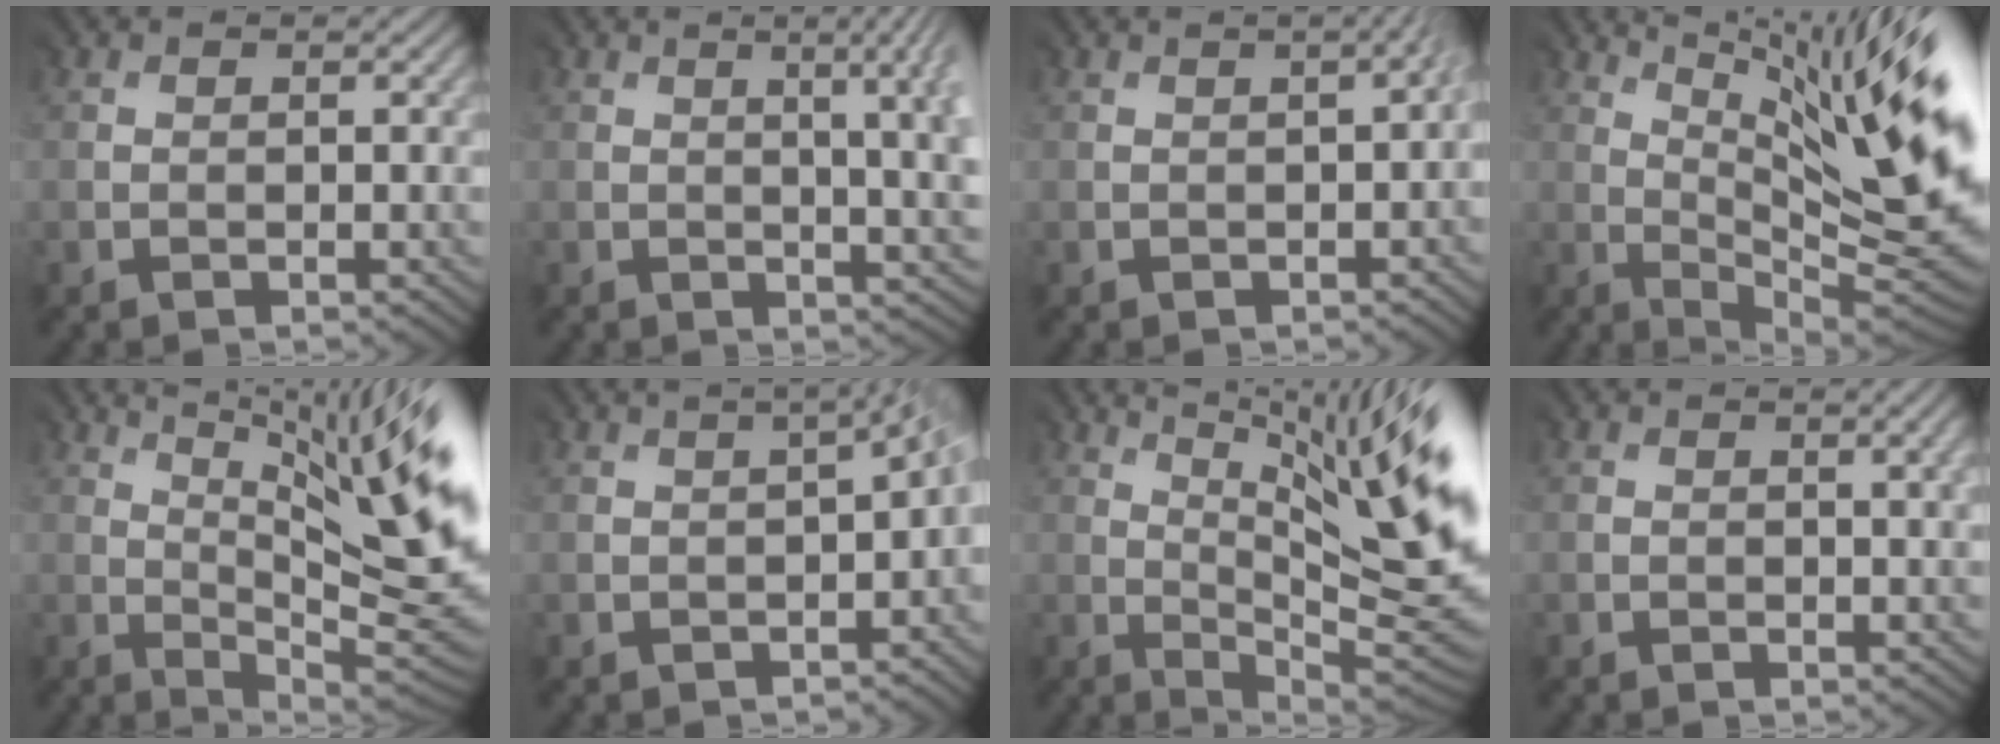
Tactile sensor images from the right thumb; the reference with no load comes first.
{"total": 8.4, "force": [0.9, 3.1, 7.7], "torque": [-0.055, 0.036, 0.003]}
{"total": 0.8, "force": [-0.4, -0.2, 0.6], "torque": [0.010, 0.006, 0.003]}
{"total": 15.0, "force": [5.6, 2.7, 13.6], "torque": [-0.179, 0.015, 0.108]}
{"total": 11.8, "force": [4.1, 1.9, 10.9], "torque": [-0.149, 0.021, 0.081]}
{"total": 3.0, "force": [-0.9, 0.6, 2.8], "torque": [-0.013, 0.002, -0.007]}
{"total": 12.4, "force": [4.5, 2.1, 11.4], "torque": [-0.152, 0.021, 0.088]}
{"total": 0.9, "force": [0.4, -0.5, 0.7], "torque": [-0.012, 0.001, 0.007]}